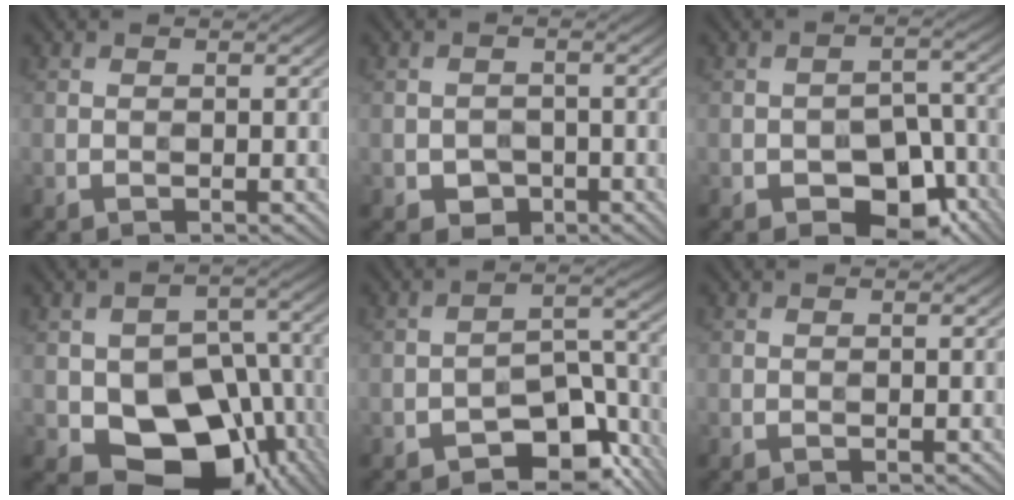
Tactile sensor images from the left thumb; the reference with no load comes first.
{"total": 2.5, "force": [-1.3, 2.0, 0.9], "torque": [-0.014, -0.008, -0.025]}
{"total": 9.6, "force": [-5.3, 5.5, 5.8], "torque": [-0.086, -0.006, -0.087]}
{"total": 15.3, "force": [-4.4, 10.3, 10.4], "torque": [-0.166, -0.030, -0.067]}
{"total": 9.2, "force": [-5.7, 4.6, 5.6], "torque": [-0.067, -0.006, -0.101]}
{"total": 0.0}